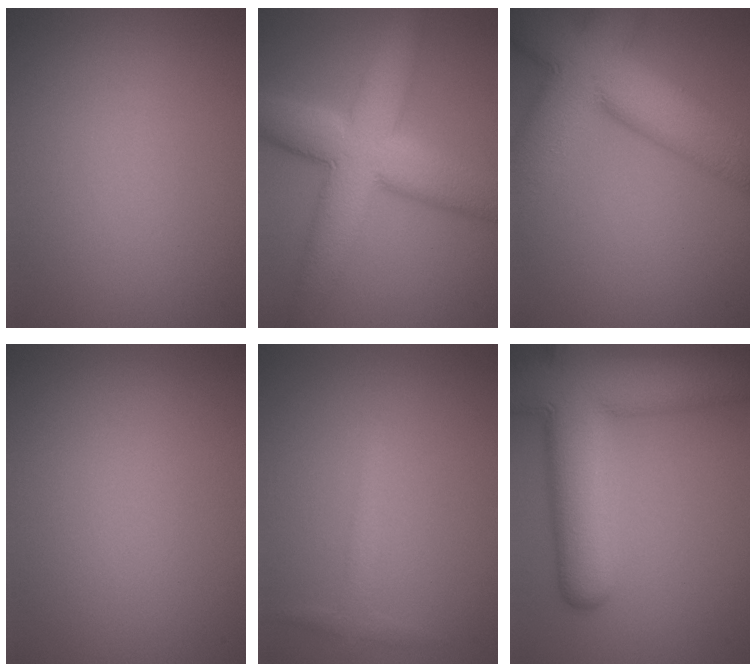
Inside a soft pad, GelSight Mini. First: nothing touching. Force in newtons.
{"total": 10.1, "press": 10.1, "slide": 0.3}
{"total": 12.9, "press": 12.9, "slide": 0.7}
{"total": 0.0}
{"total": 1.5, "press": 1.5, "slide": 0.0}
{"total": 12.8, "press": 12.8, "slide": 0.9}